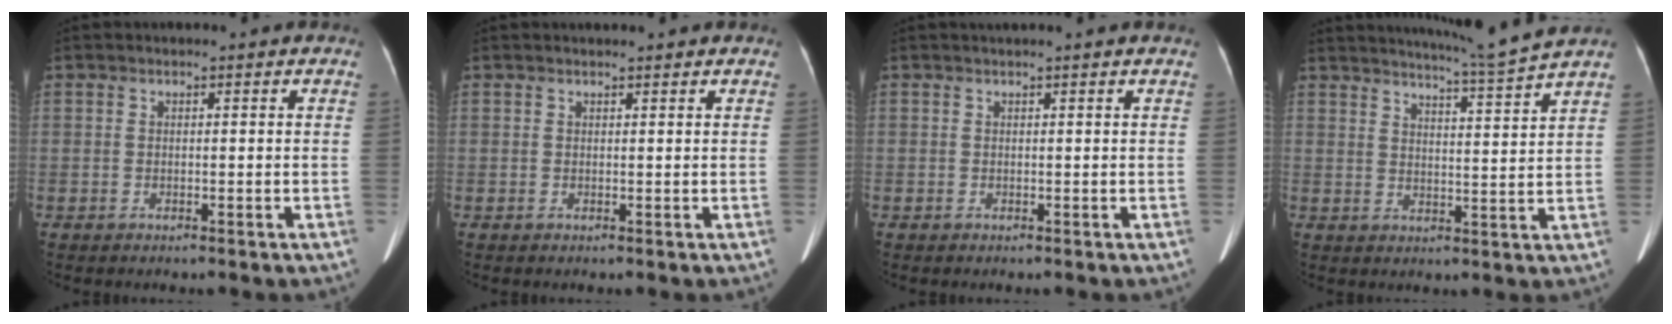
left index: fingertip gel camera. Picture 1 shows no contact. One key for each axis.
{"total": 1.9, "fx": 1.6, "fy": 0.4, "fz": 0.9, "tx": -0.012, "ty": 0.017, "tz": 0.022}
{"total": 1.7, "fx": 1.6, "fy": 0.0, "fz": 0.6, "tx": -0.011, "ty": 0.030, "tz": 0.022}
{"total": 8.8, "fx": 8.1, "fy": -2.6, "fz": 2.3, "tx": -0.046, "ty": -0.031, "tz": 0.121}